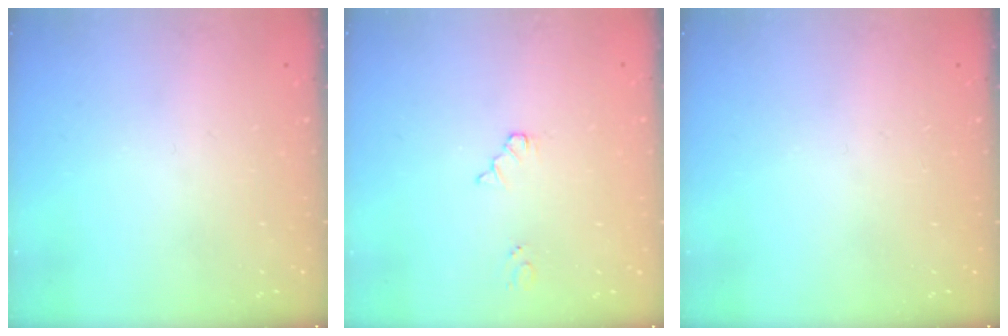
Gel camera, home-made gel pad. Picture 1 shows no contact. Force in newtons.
{"total": 3.9, "press": 3.9, "slide": 0.5}
{"total": 0.0}